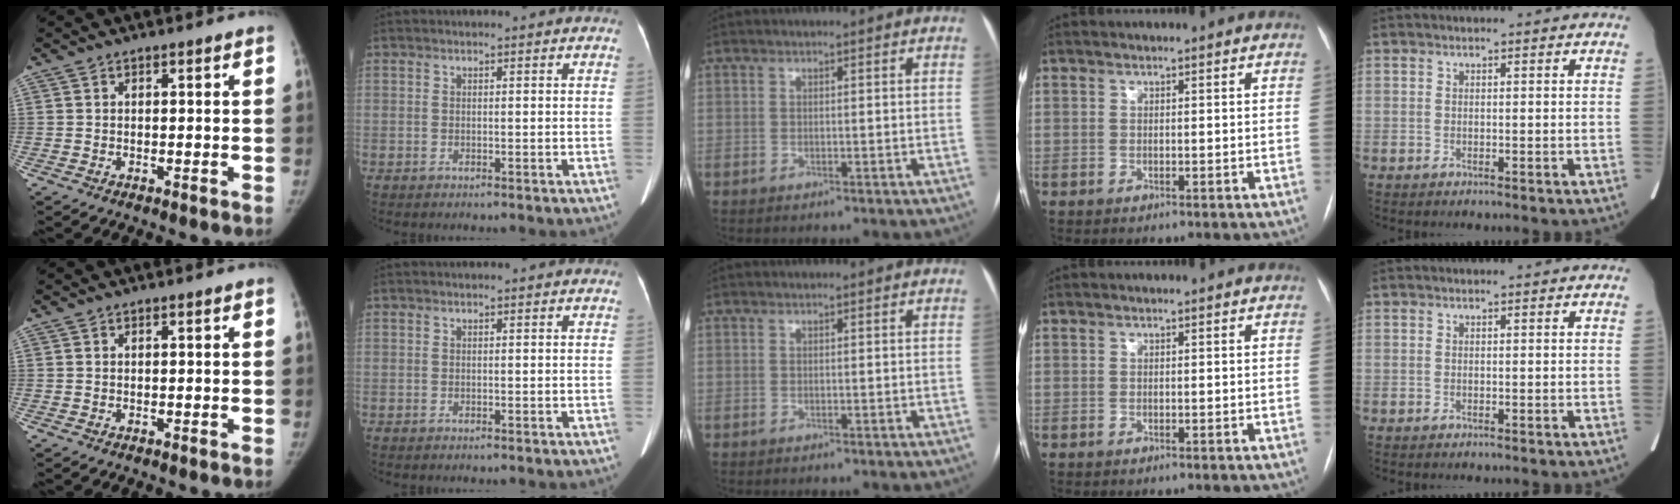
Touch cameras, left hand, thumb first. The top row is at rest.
{}